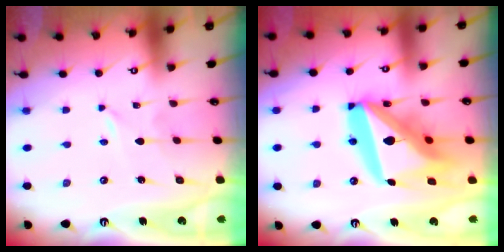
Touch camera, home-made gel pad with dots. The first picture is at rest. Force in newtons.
{"total": 23.6, "press": 23.4, "slide": 3.1}